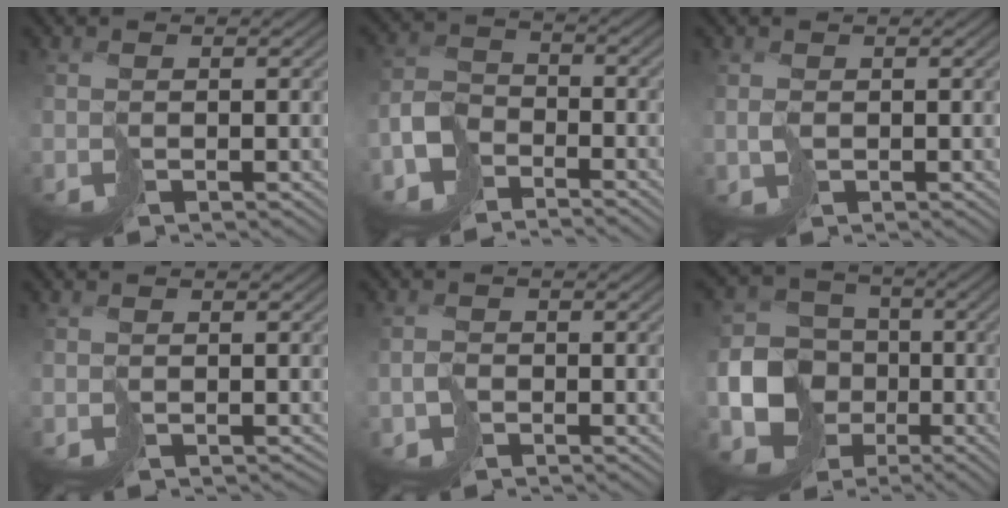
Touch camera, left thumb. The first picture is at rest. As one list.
[{"total": 5.5, "force": [-4.5, 2.7, 1.4], "torque": [-0.024, -0.001, -0.105]}, {"total": 1.2, "force": [-0.1, 1.1, 0.5], "torque": [-0.013, -0.005, 0.000]}, {"total": 0.5, "force": [-0.3, 0.4, 0.1], "torque": [-0.003, -0.005, -0.002]}, {"total": 1.7, "force": [-1.1, 1.3, 0.1], "torque": [0.002, -0.003, -0.026]}, {"total": 10.3, "force": [-3.3, 8.7, 4.2], "torque": [-0.086, -0.033, -0.073]}]